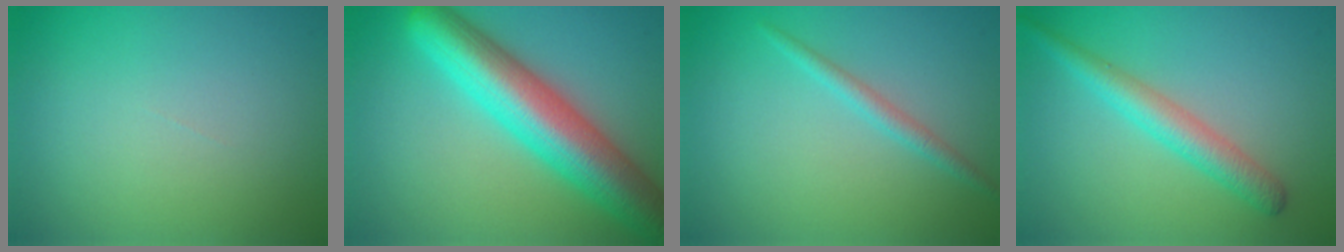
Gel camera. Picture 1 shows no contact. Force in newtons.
{"total": 9.4, "press": 9.4, "slide": 0.4}
{"total": 1.4, "press": 1.4, "slide": 0.1}
{"total": 3.2, "press": 3.2, "slide": 0.2}